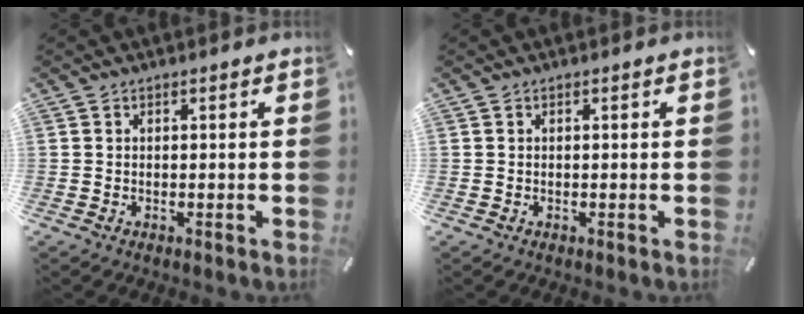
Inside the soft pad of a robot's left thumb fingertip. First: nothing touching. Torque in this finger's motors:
{"motor_torque": [-0.01, -0.01, 0.00, 0.00, 0.00]}